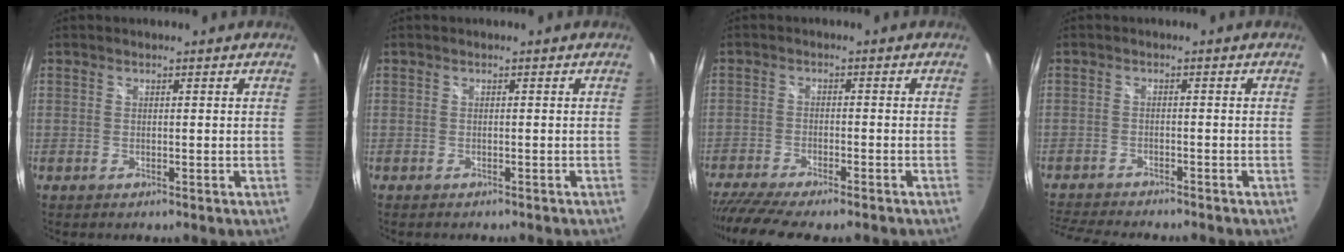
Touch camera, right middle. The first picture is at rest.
{"total": 0.8, "force": [-0.7, 0.2, 0.3], "torque": [-0.005, -0.008, -0.008]}
{"total": 11.2, "force": [-9.5, 1.5, 5.8], "torque": [-0.132, -0.039, -0.155]}
{"total": 8.3, "force": [-7.7, 1.0, 3.0], "torque": [-0.081, -0.017, -0.129]}